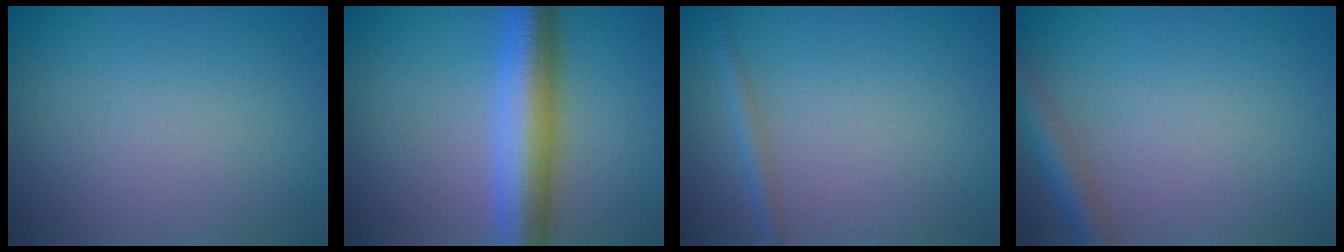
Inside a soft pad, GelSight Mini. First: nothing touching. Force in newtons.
{"total": 7.1, "press": 7.1, "slide": 0.2}
{"total": 1.5, "press": 1.5, "slide": 0.0}
{"total": 2.6, "press": 2.6, "slide": 0.1}